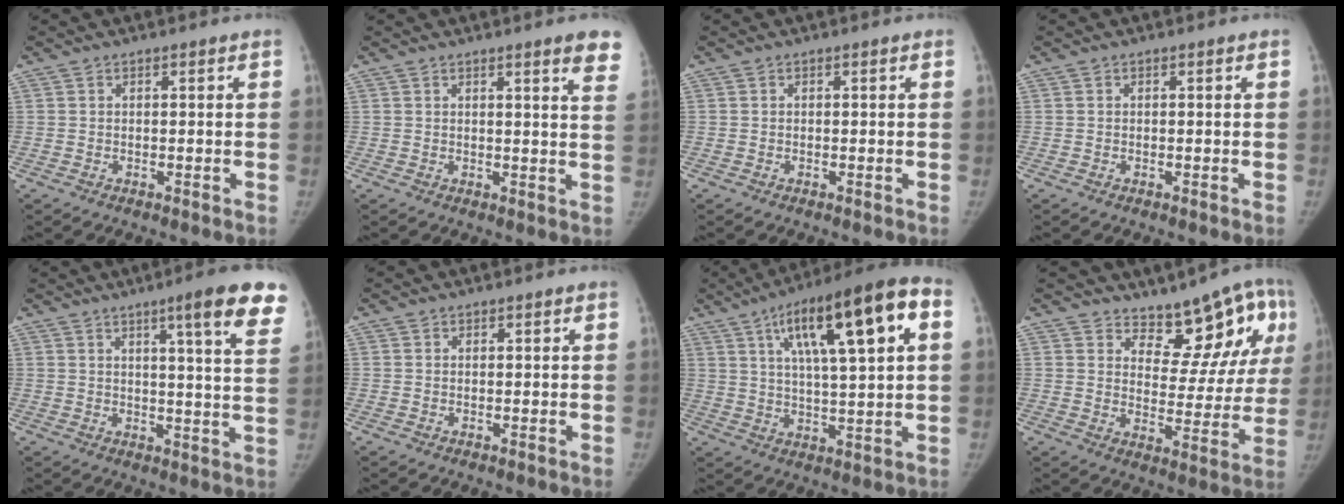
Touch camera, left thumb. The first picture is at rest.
{"total": 7.1, "force": [5.0, 0.6, 5.0], "torque": [-0.044, -0.020, 0.045]}
{"total": 0.0}
{"total": 0.0}
{"total": 13.6, "force": [8.3, 1.4, 10.7], "torque": [-0.121, -0.039, 0.094]}
{"total": 0.0}
{"total": 20.2, "force": [7.3, 4.9, 18.2], "torque": [-0.275, 0.012, 0.112]}
{"total": 12.4, "force": [8.2, 5.9, 7.3], "torque": [-0.040, -0.052, 0.115]}